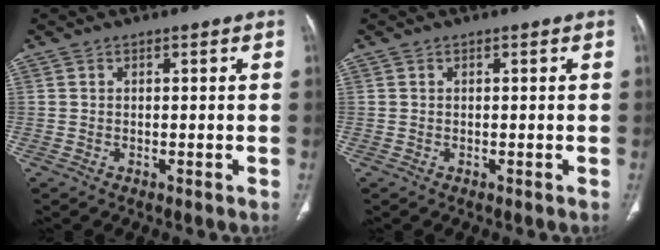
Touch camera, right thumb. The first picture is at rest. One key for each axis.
{"total": 0.0}